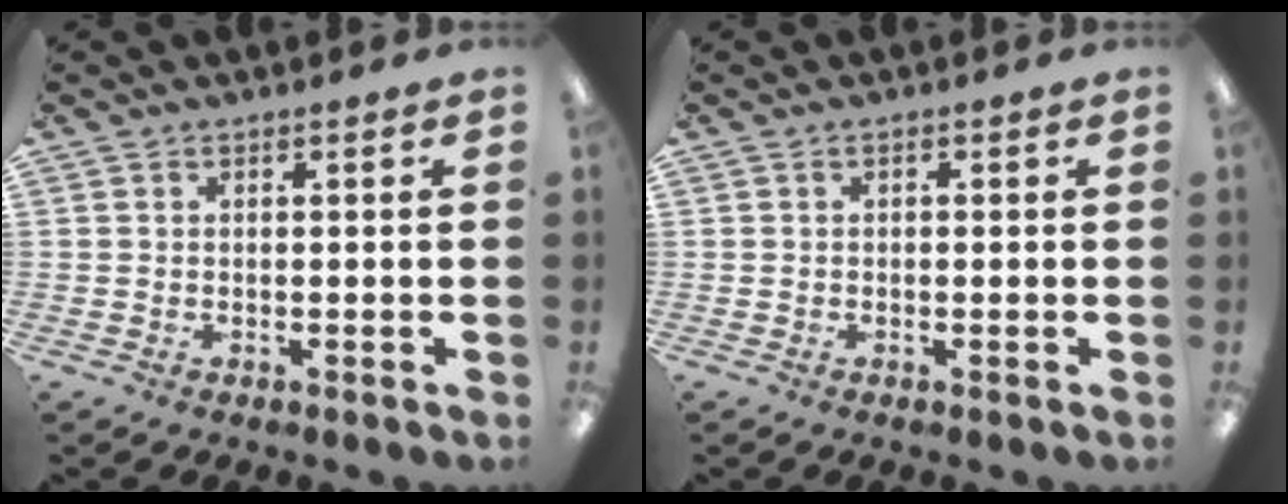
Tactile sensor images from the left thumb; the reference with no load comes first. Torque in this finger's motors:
{"motor_torque": [-0.20, -0.34, 0.26, -0.06, 0.04]}